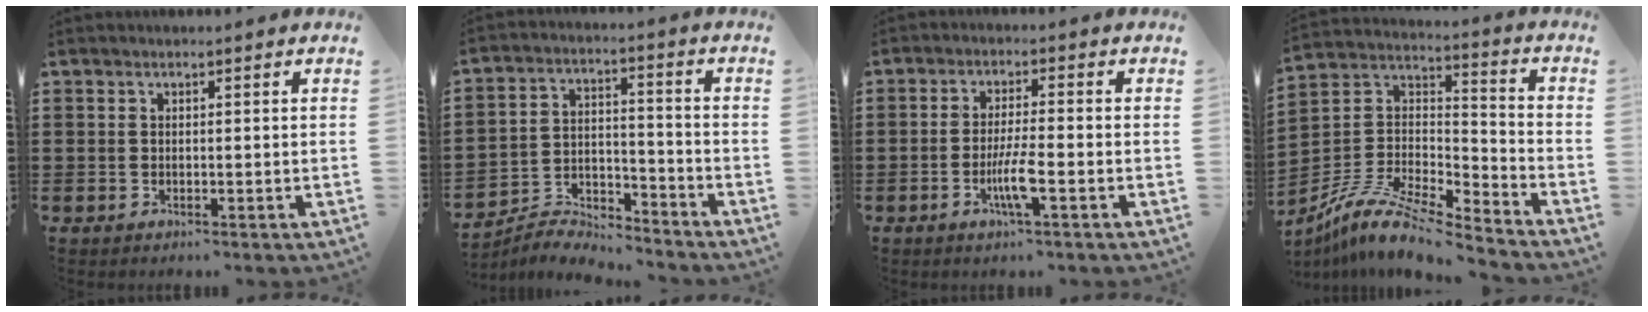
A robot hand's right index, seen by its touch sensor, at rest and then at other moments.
{"total": 5.7, "force": [-5.6, 0.6, 0.4], "torque": [-0.014, 0.010, -0.114]}
{"total": 5.5, "force": [-2.1, 0.3, 5.0], "torque": [-0.096, -0.013, -0.040]}
{"total": 11.5, "force": [-9.7, 2.3, 5.7], "torque": [-0.114, 0.019, -0.193]}